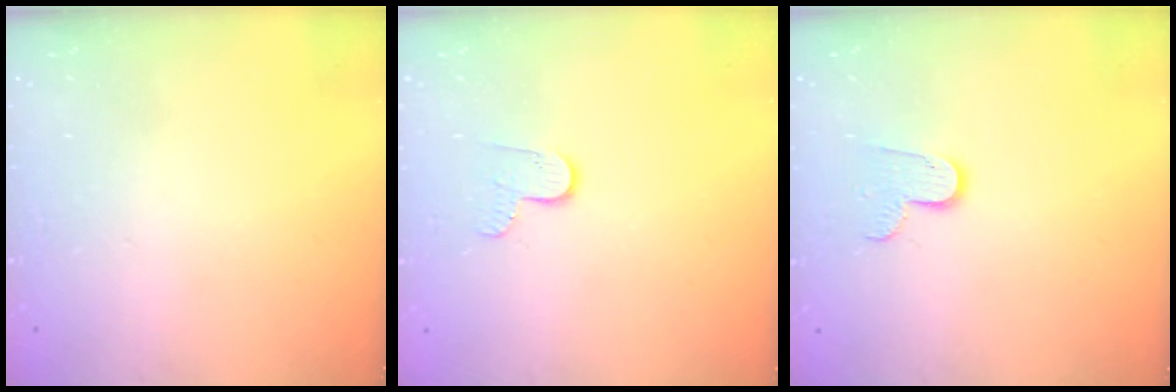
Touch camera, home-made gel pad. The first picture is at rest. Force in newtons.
{"total": 5.9, "press": 5.9, "slide": 0.6}
{"total": 7.6, "press": 7.6, "slide": 0.5}